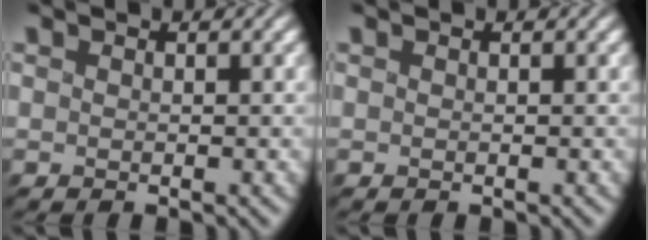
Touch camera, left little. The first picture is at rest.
{"total": 0.0}